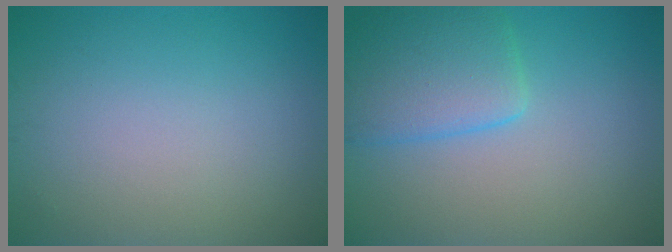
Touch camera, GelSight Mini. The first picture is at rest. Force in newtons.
{"total": 4.6, "press": 4.6, "slide": 0.5}